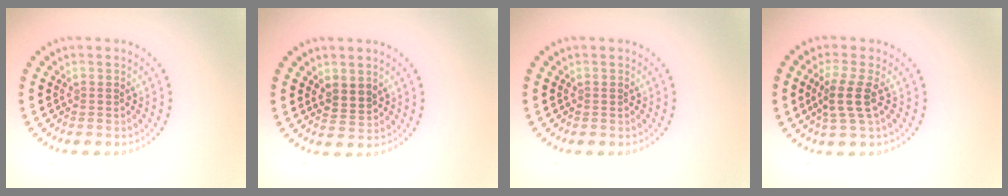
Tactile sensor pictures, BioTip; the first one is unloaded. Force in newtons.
{"total": 1.6, "press": 1.3, "slide": 1.0}
{"total": 0.0}
{"total": 2.5, "press": 1.9, "slide": 1.6}